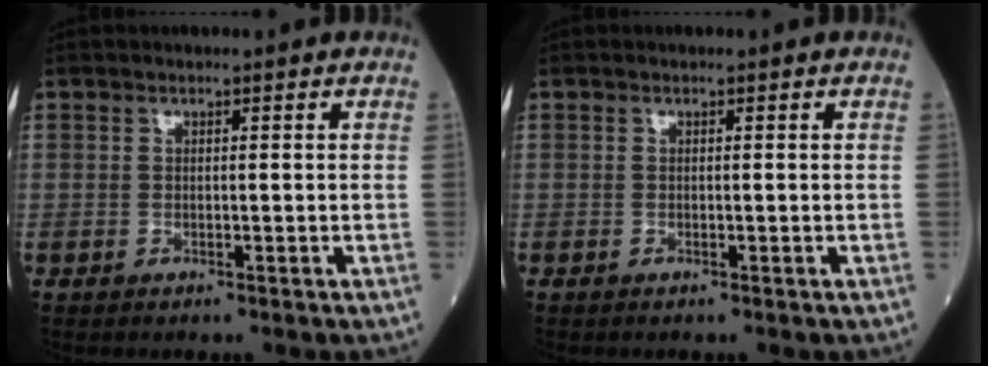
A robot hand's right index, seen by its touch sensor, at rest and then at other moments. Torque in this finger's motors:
{"motor_torque": [0.00, 0.00, 0.00, 0.00]}